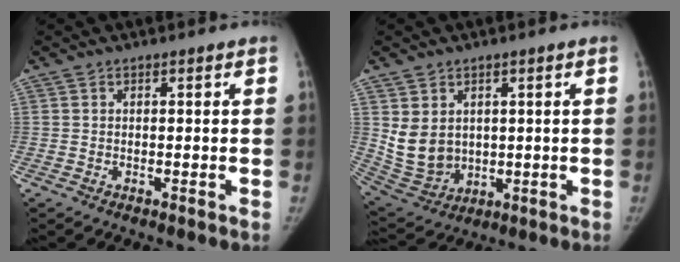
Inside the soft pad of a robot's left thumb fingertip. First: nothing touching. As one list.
[{"total": 9.1, "force": [1.9, 7.4, 5.0], "torque": [-0.075, -0.016, 0.066]}]